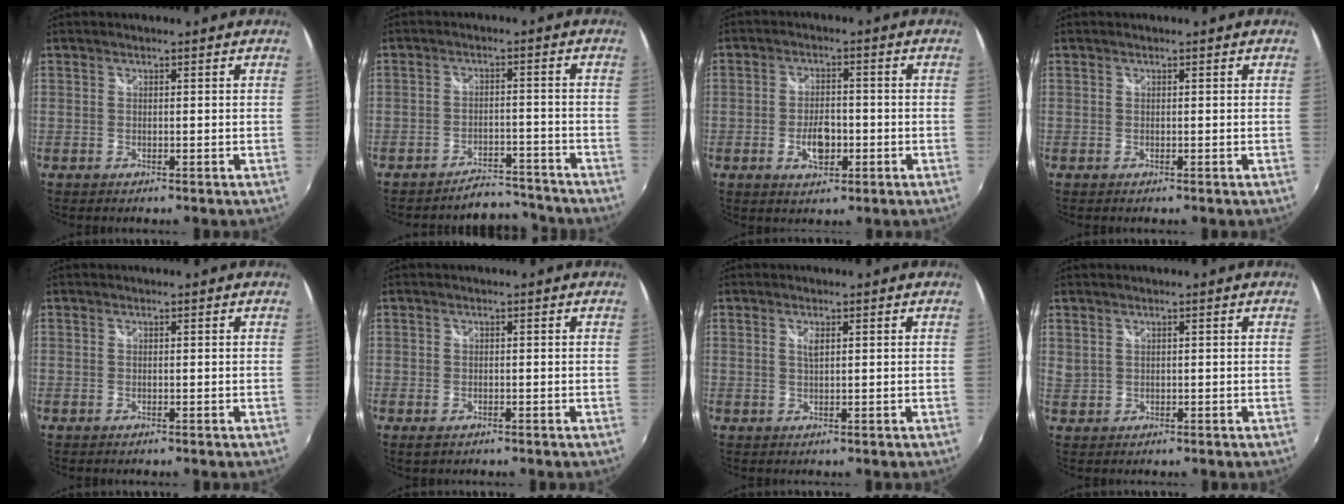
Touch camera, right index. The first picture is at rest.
{"total": 7.6, "force": [-7.3, 1.9, 0.4], "torque": [-0.020, 0.016, -0.098]}
{"total": 5.6, "force": [-1.8, 3.0, 4.3], "torque": [-0.088, -0.002, -0.029]}
{"total": 0.0}
{"total": 0.0}
{"total": 1.6, "force": [-0.9, 1.0, 0.8], "torque": [-0.015, -0.007, -0.017]}
{"total": 1.4, "force": [0.6, 0.4, 1.2], "torque": [-0.022, 0.000, 0.009]}
{"total": 1.5, "force": [1.1, 0.9, 0.6], "torque": [-0.011, 0.000, 0.023]}